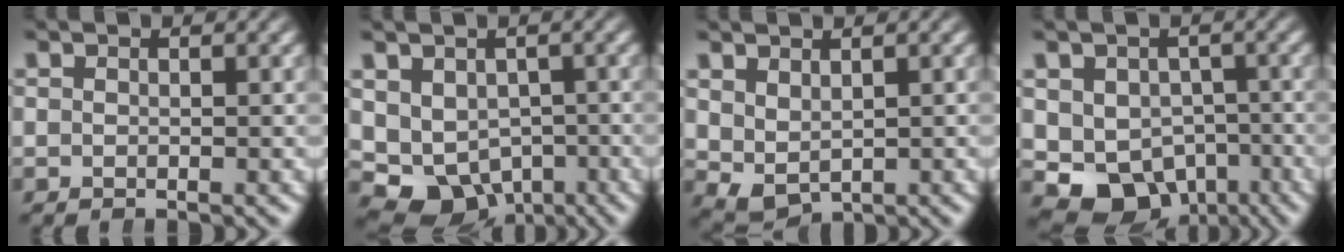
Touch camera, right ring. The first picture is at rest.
{"total": 10.8, "force": [-4.4, 8.8, 4.5], "torque": [-0.117, -0.069, -0.050]}
{"total": 2.8, "force": [0.1, 2.2, 1.7], "torque": [-0.050, -0.029, 0.026]}
{"total": 12.2, "force": [-5.3, 10.1, 4.5], "torque": [-0.108, -0.076, -0.067]}